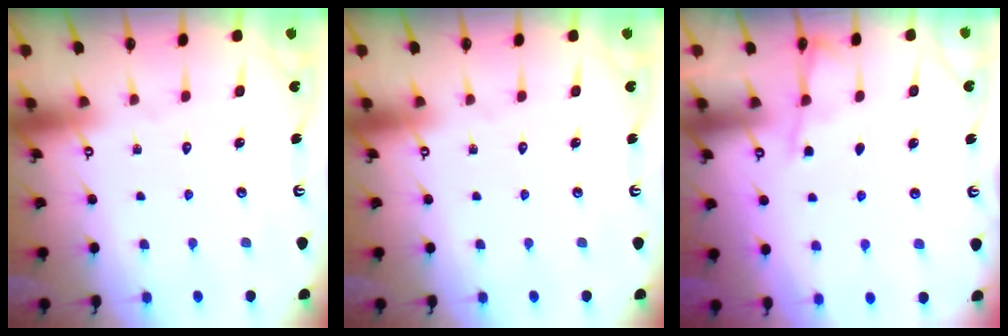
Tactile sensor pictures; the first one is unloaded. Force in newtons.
{"total": 0.0}
{"total": 3.3, "press": 3.2, "slide": 0.5}